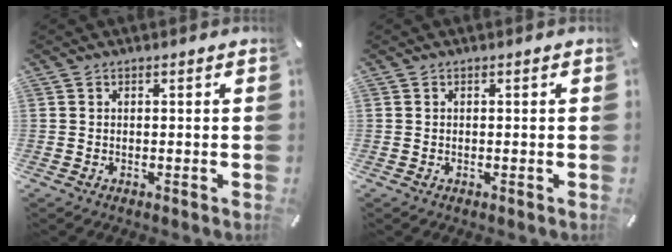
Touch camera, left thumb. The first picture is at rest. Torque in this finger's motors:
{"motor_torque": [0.00, 0.00, -0.03, 0.03, 0.00]}